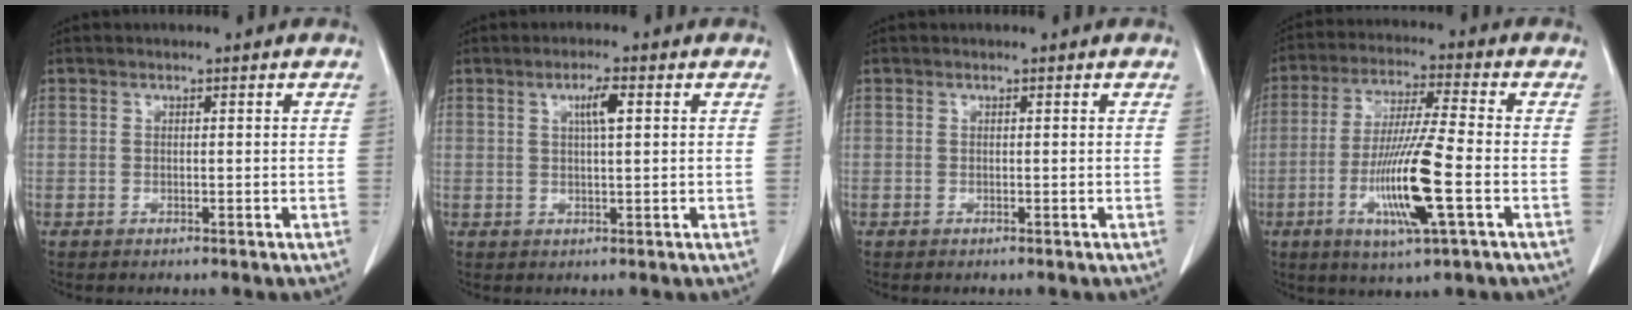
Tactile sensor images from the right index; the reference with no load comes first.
{"total": 3.2, "force": [1.1, 0.3, 3.0], "torque": [-0.054, 0.001, 0.018]}
{"total": 0.0}
{"total": 12.9, "force": [-3.6, 0.1, 12.4], "torque": [-0.239, -0.016, -0.068]}